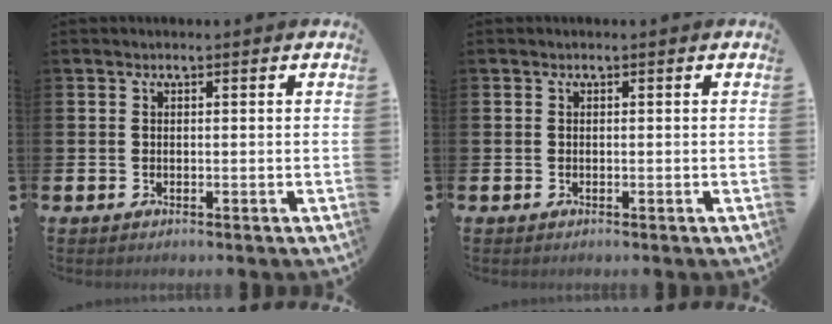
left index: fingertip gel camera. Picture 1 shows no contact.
{"total": 0.0}